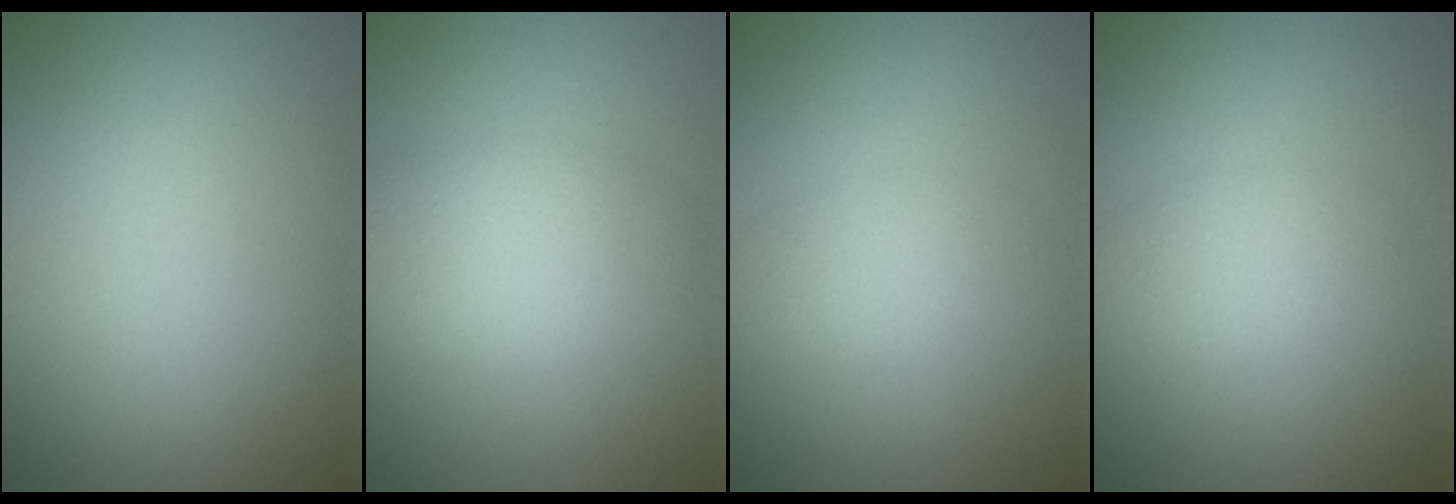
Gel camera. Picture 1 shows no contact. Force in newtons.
{"total": 4.3, "press": 4.3, "slide": 0.1}
{"total": 1.8, "press": 1.8, "slide": 0.1}
{"total": 2.2, "press": 2.2, "slide": 0.1}